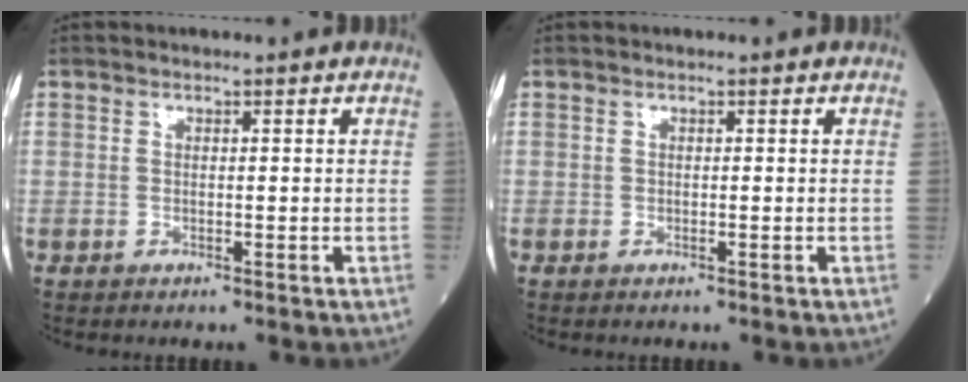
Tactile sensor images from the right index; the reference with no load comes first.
{"total": 0.0}